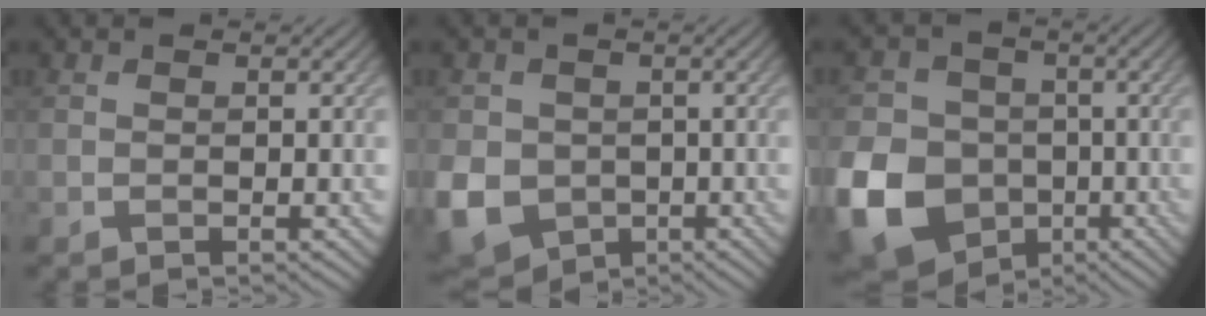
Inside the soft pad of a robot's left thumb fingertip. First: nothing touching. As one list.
[{"total": 9.7, "force": [-2.1, 8.2, 4.8], "torque": [-0.135, -0.039, -0.041]}, {"total": 15.4, "force": [-5.3, 12.7, 6.8], "torque": [-0.199, -0.051, -0.113]}]